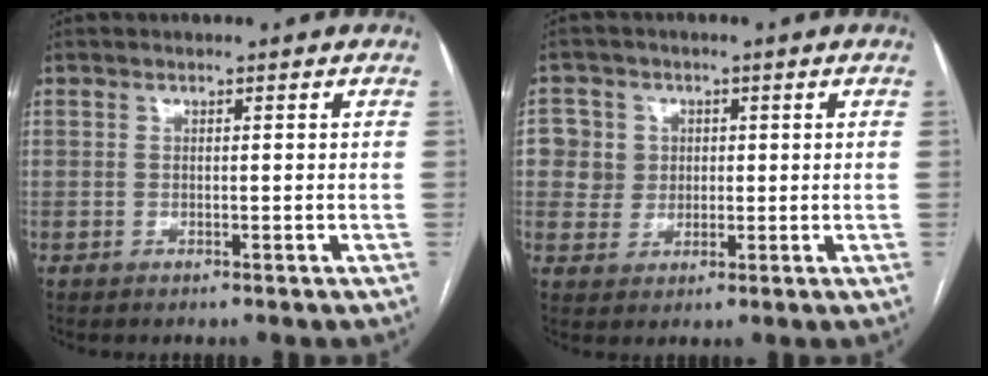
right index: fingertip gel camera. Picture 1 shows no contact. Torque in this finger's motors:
{"motor_torque": [0.43, 0.41, 0.03, 0.04]}